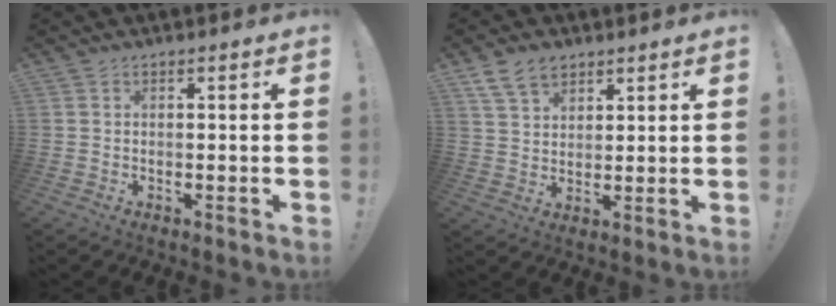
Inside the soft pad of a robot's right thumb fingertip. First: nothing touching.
{"total": 8.7, "force": [5.6, 5.8, 3.2], "torque": [-0.051, -0.023, 0.110]}